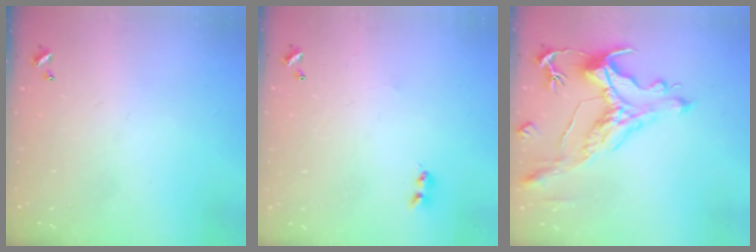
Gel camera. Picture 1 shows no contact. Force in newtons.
{"total": 2.2, "press": 2.1, "slide": 0.6}
{"total": 1.7, "press": 0.9, "slide": 1.4}